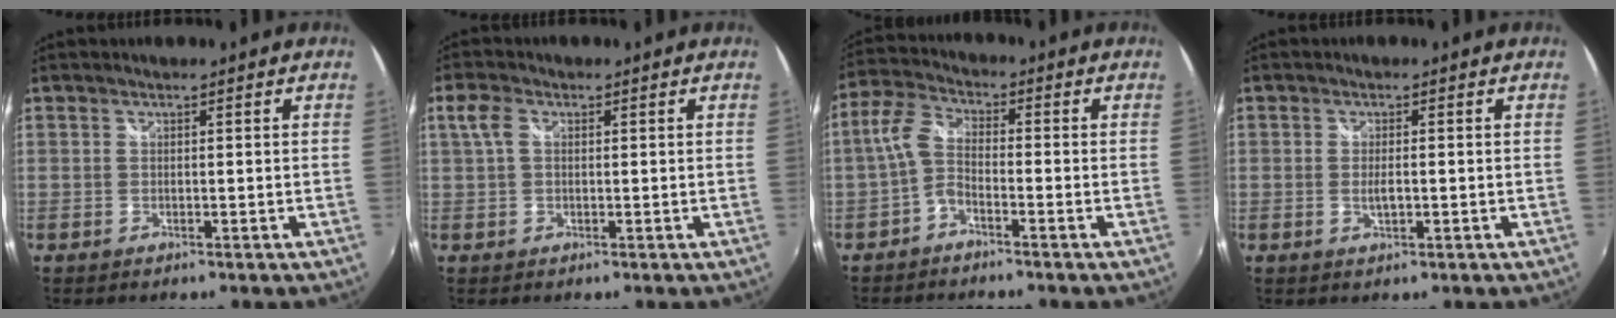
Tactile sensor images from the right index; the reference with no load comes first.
{"total": 3.2, "force": [0.6, 2.1, 2.3], "torque": [-0.051, 0.010, 0.011]}
{"total": 4.8, "force": [-2.1, 2.2, 3.7], "torque": [-0.094, 0.017, -0.047]}
{"total": 2.0, "force": [-0.3, 0.7, 1.8], "torque": [-0.035, -0.002, -0.004]}